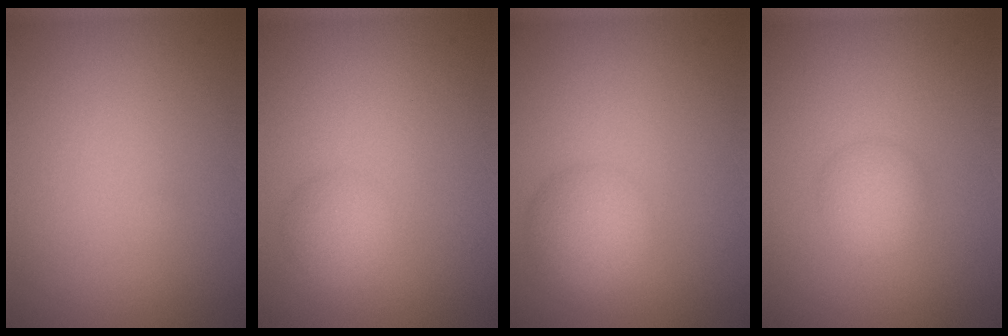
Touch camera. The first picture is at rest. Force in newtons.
{"total": 2.1, "press": 2.1, "slide": 0.1}
{"total": 3.3, "press": 3.3, "slide": 0.0}
{"total": 2.0, "press": 2.0, "slide": 0.1}